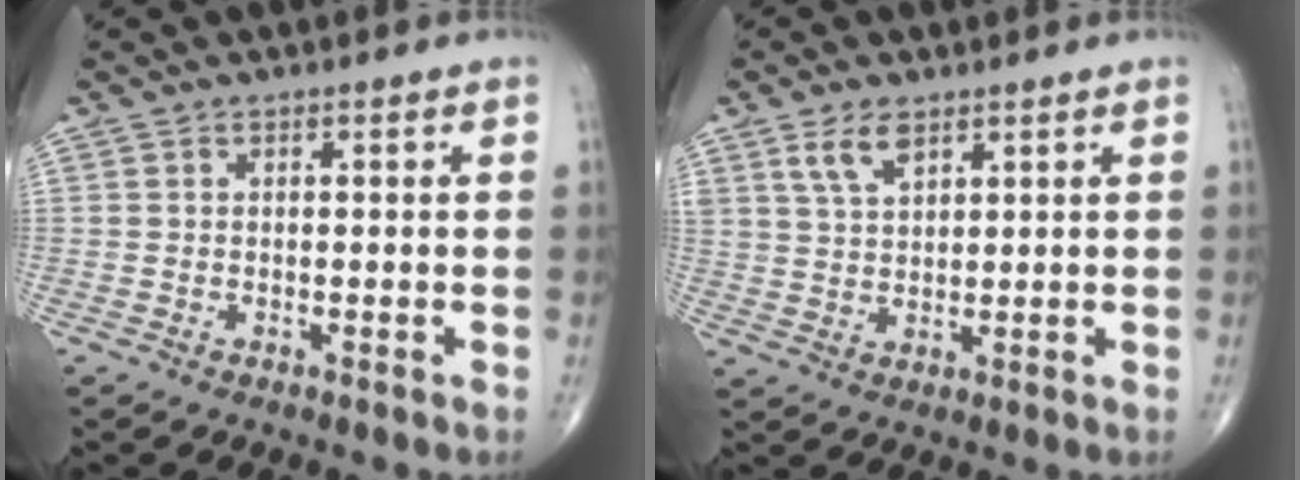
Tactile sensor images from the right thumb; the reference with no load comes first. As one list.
[{"total": 5.1, "force": [3.1, 2.5, 3.2], "torque": [-0.055, -0.014, 0.064]}]